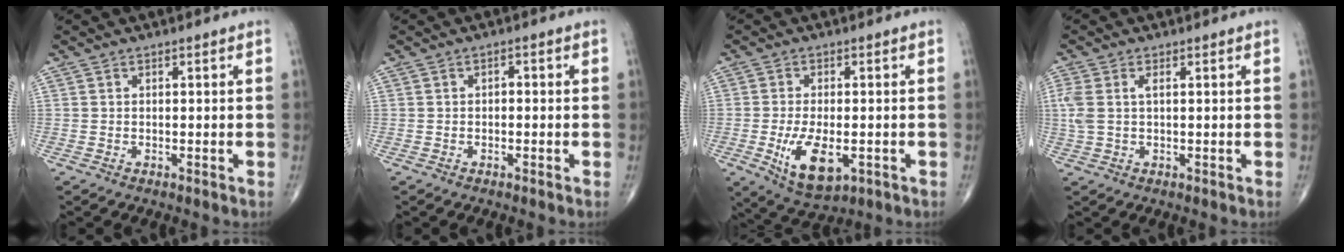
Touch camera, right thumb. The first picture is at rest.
{"total": 1.1, "force": [-0.2, 0.7, 0.8], "torque": [-0.006, 0.004, -0.007]}
{"total": 9.8, "force": [-2.6, 4.8, 8.1], "torque": [-0.141, -0.011, -0.032]}
{"total": 4.8, "force": [0.8, 2.4, 4.0], "torque": [-0.123, 0.017, 0.022]}